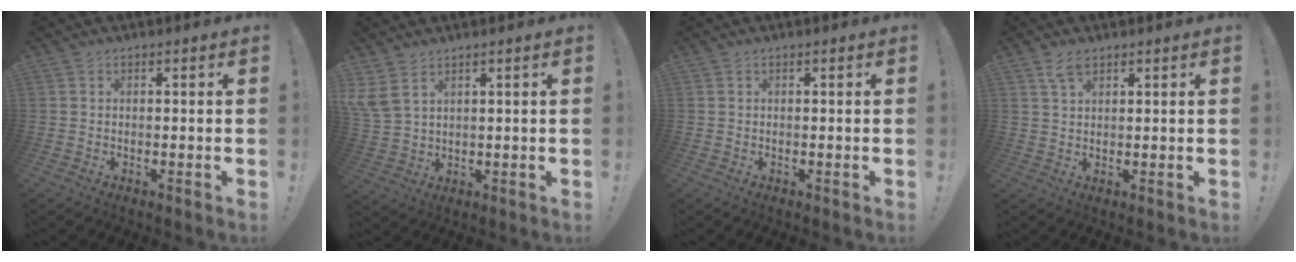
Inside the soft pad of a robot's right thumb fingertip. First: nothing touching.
{"total": 6.5, "force": [4.1, 3.4, 3.7], "torque": [-0.089, -0.017, 0.080]}
{"total": 0.0}
{"total": 4.1, "force": [2.6, 1.9, 2.5], "torque": [-0.043, -0.009, 0.047]}